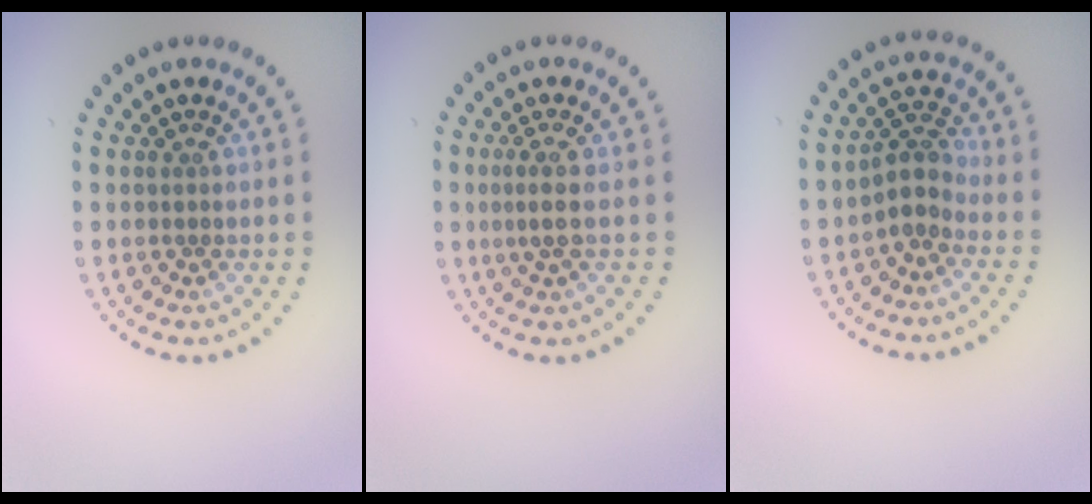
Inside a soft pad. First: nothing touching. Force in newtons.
{"total": 2.0, "press": 1.4, "slide": 1.4}
{"total": 2.6, "press": 2.1, "slide": 1.6}